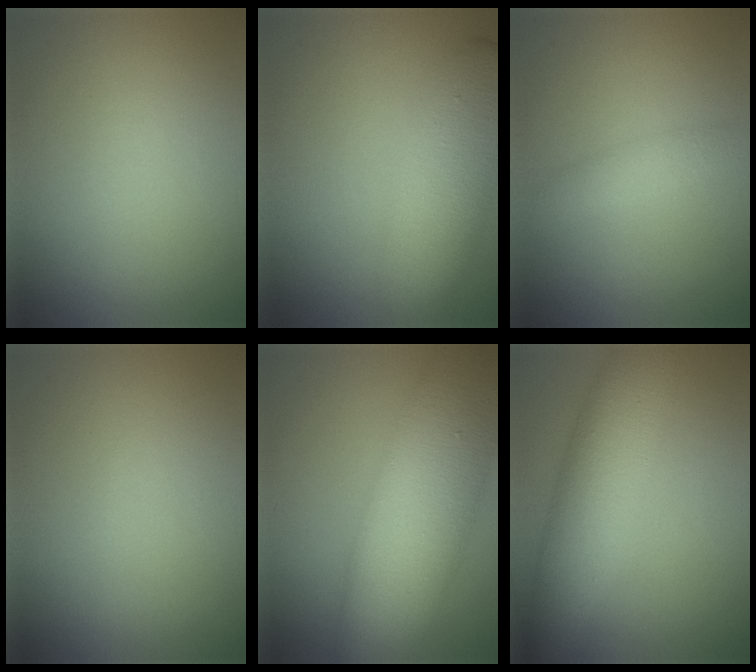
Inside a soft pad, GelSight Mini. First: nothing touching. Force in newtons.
{"total": 7.5, "press": 7.5, "slide": 0.4}
{"total": 1.5, "press": 1.5, "slide": 0.0}
{"total": 0.0}
{"total": 13.8, "press": 13.7, "slide": 0.6}
{"total": 6.8, "press": 6.8, "slide": 0.1}